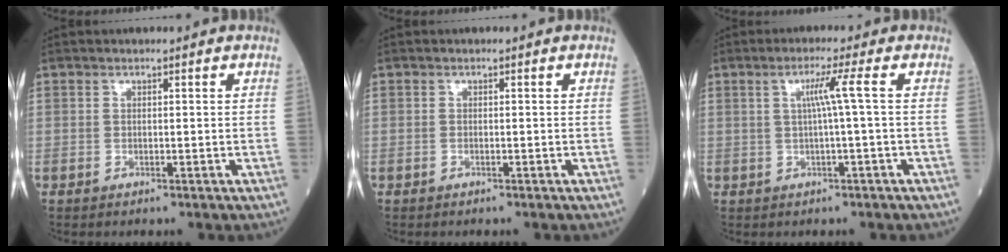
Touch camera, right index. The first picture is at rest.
{"total": 0.0}
{"total": 3.7, "force": [0.5, -1.2, 3.5], "torque": [-0.066, 0.006, 0.009]}